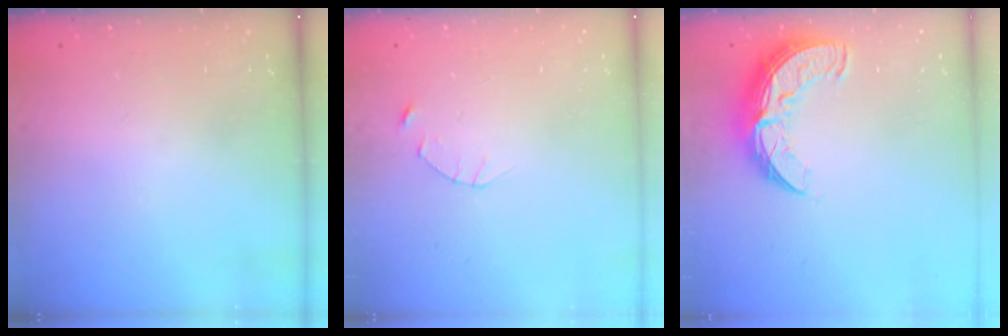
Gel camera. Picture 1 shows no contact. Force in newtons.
{"total": 2.5, "press": 2.4, "slide": 0.3}
{"total": 12.2, "press": 12.2, "slide": 1.1}